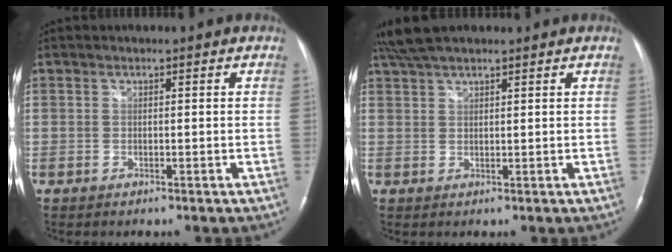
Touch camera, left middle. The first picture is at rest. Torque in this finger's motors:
{"motor_torque": [0.23, -0.15, 0.03, 0.06]}